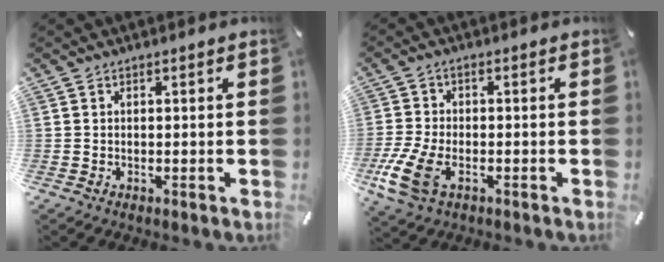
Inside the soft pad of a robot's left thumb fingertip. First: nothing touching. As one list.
[{"total": 9.2, "force": [-3.2, 5.1, 6.9], "torque": [-0.161, -0.007, -0.056]}]